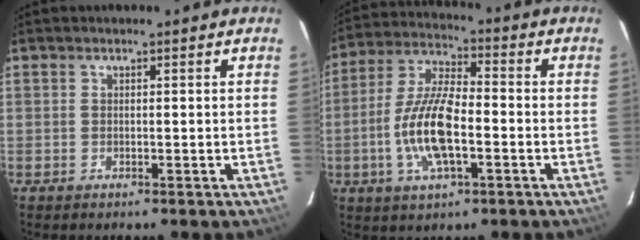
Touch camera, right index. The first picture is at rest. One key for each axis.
{"total": 13.3, "fx": -3.4, "fy": 4.7, "fz": 11.9, "tx": -0.250, "ty": 0.000, "tz": -0.067}